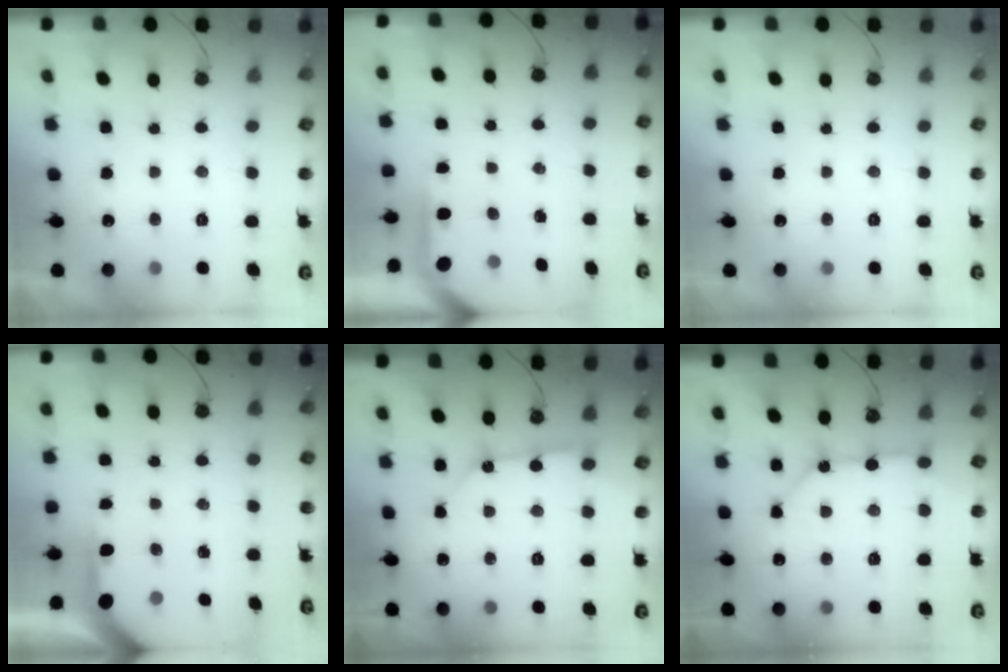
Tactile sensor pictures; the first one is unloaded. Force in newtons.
{"total": 3.6, "press": 3.6, "slide": 0.4}
{"total": 0.0}
{"total": 4.0, "press": 3.9, "slide": 0.4}
{"total": 8.9, "press": 8.8, "slide": 1.0}
{"total": 12.8, "press": 12.7, "slide": 1.5}